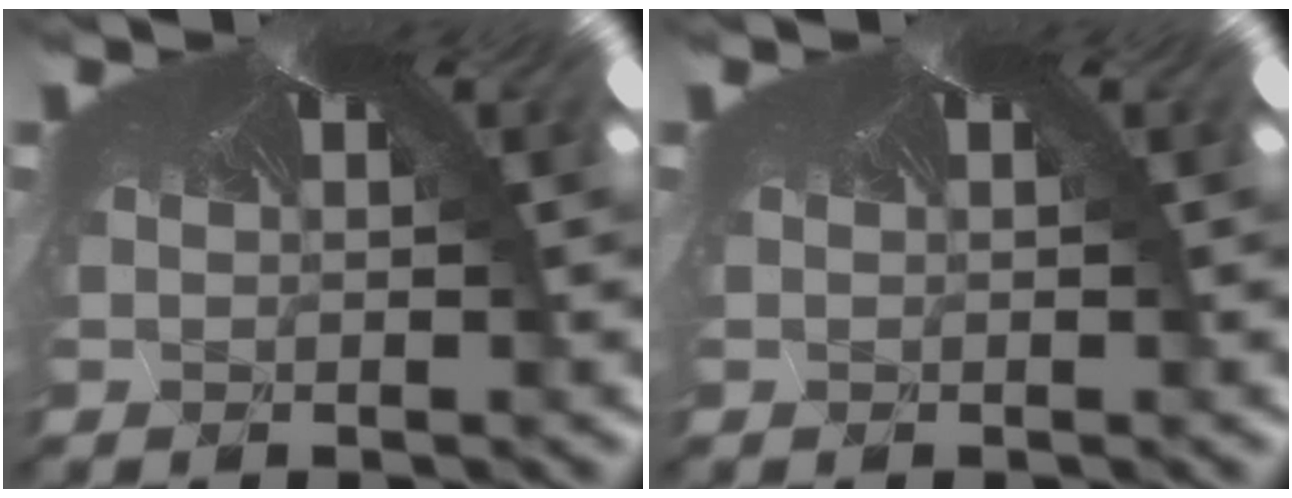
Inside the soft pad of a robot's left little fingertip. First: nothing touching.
{"total": 0.0}